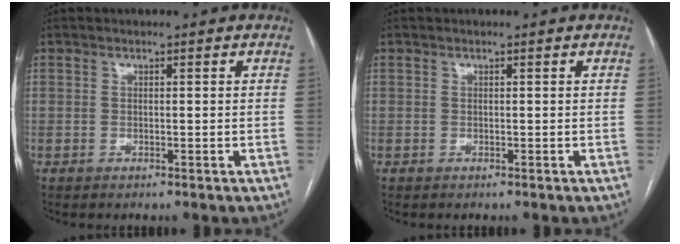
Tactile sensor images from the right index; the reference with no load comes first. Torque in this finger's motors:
{"motor_torque": [0.01, -0.01, 0.00, 0.00]}